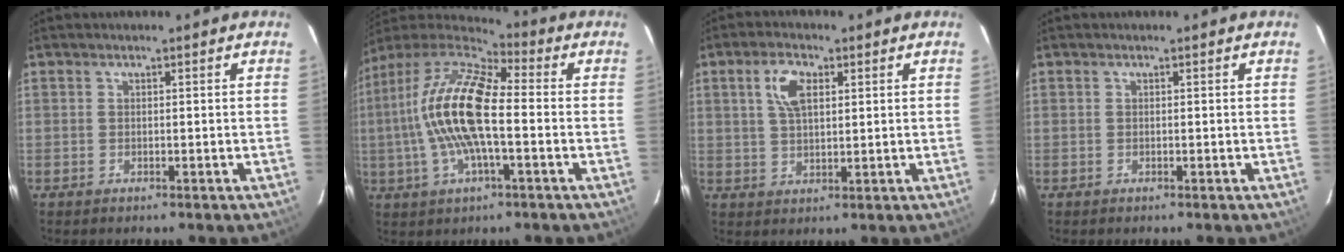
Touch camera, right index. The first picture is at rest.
{"total": 17.3, "force": [-1.3, 5.5, 16.3], "torque": [-0.316, 0.005, -0.036]}
{"total": 5.8, "force": [2.1, 2.9, 4.6], "torque": [-0.086, 0.012, 0.040]}
{"total": 0.0}